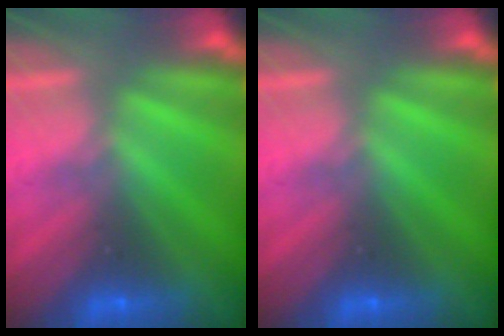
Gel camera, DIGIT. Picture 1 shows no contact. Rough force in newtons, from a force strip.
{"total": 0.0}